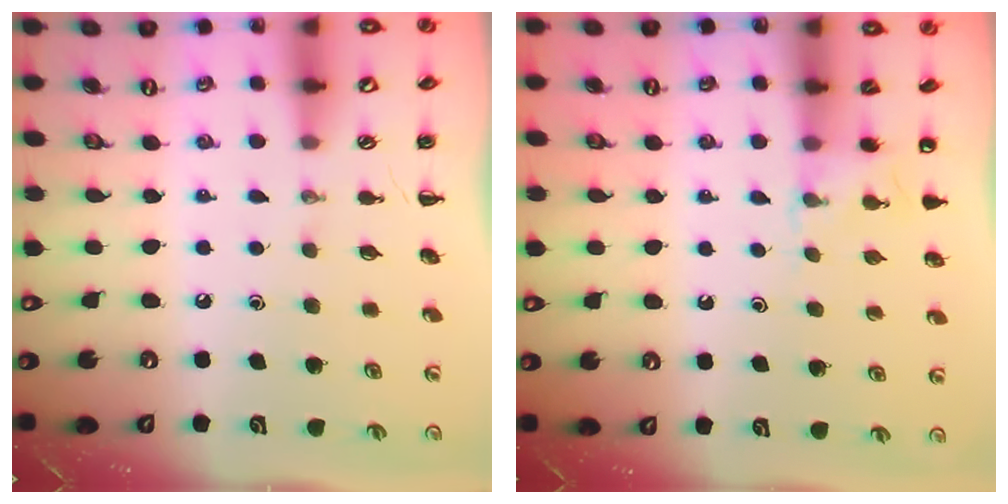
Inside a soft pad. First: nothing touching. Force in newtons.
{"total": 4.3, "press": 4.1, "slide": 1.4}